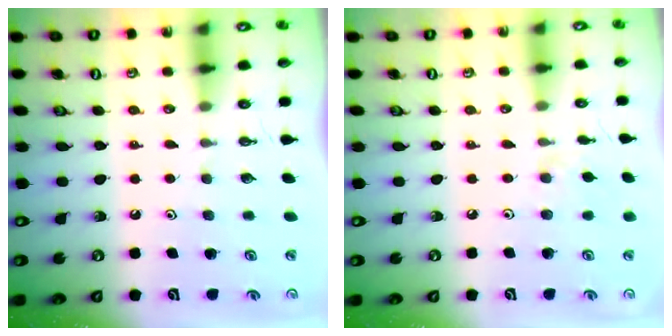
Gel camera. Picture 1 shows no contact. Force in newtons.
{"total": 1.5, "press": 1.4, "slide": 0.4}